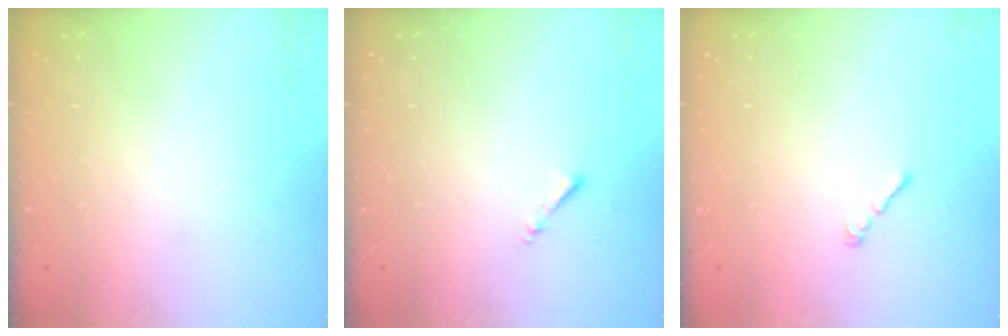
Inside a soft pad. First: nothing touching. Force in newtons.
{"total": 1.3, "press": 1.2, "slide": 0.3}
{"total": 1.1, "press": 0.9, "slide": 0.5}